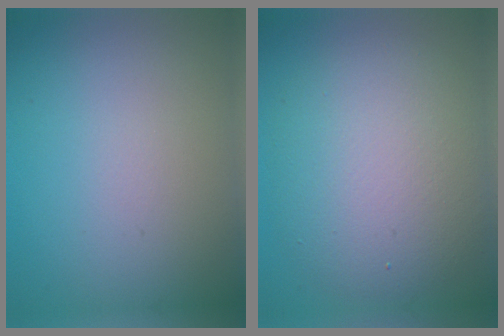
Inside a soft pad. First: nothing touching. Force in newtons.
{"total": 7.9, "press": 7.8, "slide": 0.7}